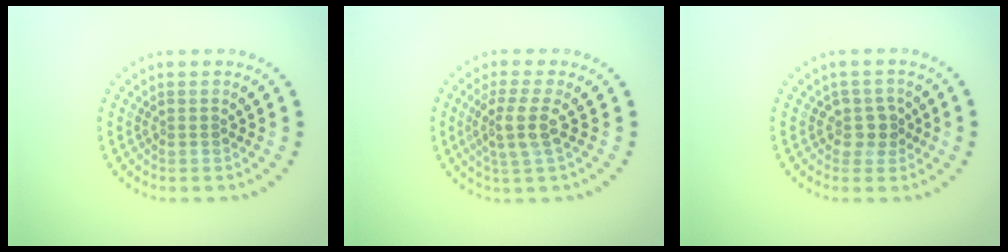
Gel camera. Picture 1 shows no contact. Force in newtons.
{"total": 3.0, "press": 2.4, "slide": 1.8}
{"total": 2.2, "press": 1.7, "slide": 1.4}